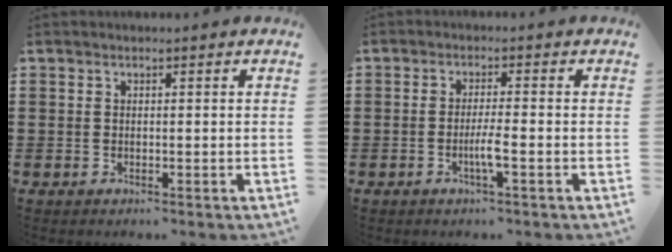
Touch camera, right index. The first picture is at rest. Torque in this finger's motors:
{"motor_torque": [0.25, 0.08, 0.04, 0.03]}